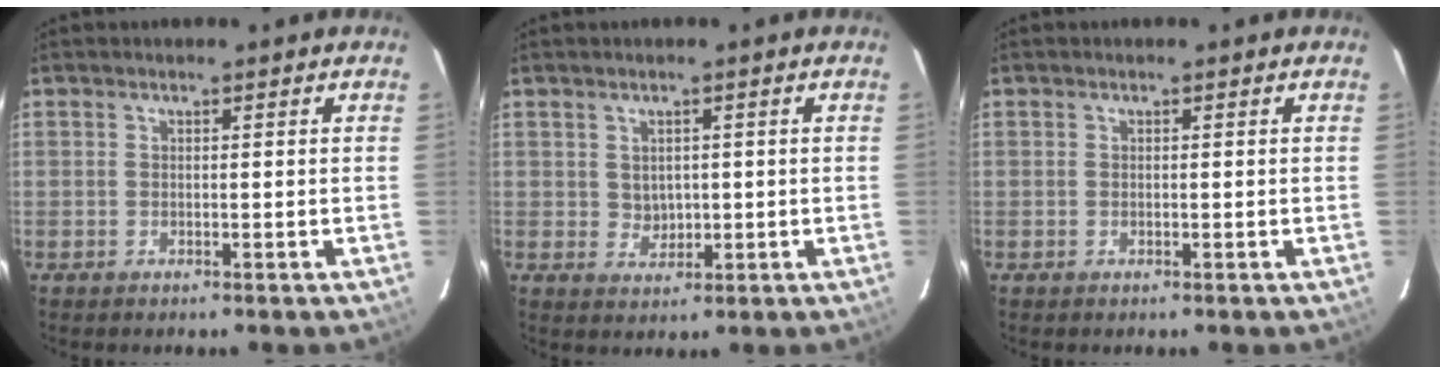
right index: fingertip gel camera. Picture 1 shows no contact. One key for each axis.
{"total": 2.8, "fx": 0.4, "fy": 2.6, "fz": 1.0, "tx": -0.016, "ty": 0.002, "tz": 0.015}
{"total": 0.0}